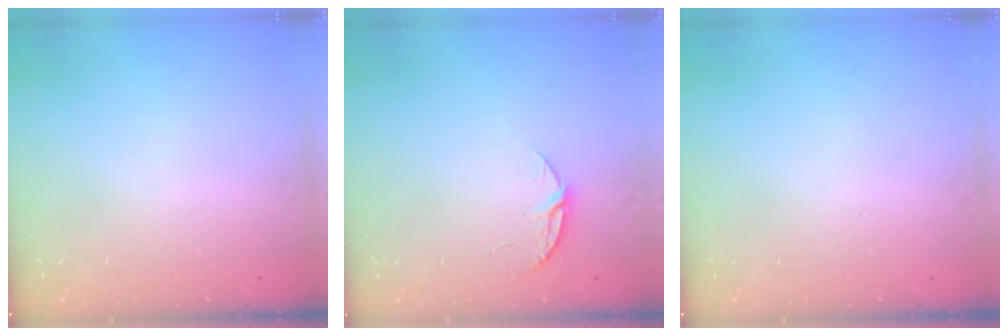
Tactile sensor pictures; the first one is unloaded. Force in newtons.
{"total": 5.6, "press": 5.5, "slide": 0.6}
{"total": 0.0}